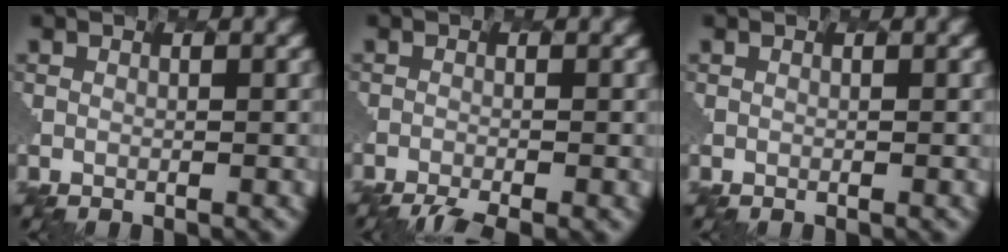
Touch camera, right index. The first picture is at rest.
{"total": 4.4, "force": [-3.9, 0.2, 2.0], "torque": [-0.044, -0.007, -0.054]}
{"total": 0.0}